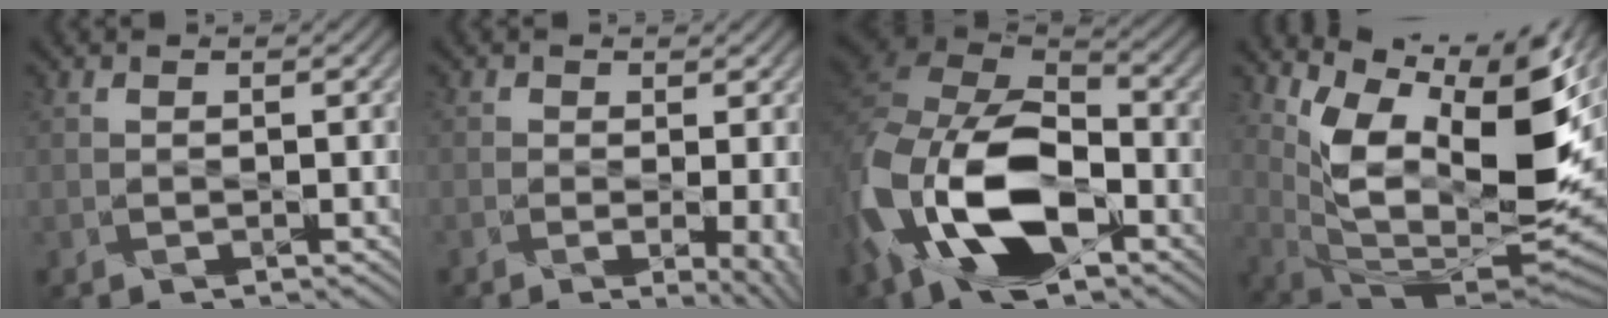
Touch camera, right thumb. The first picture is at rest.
{"total": 6.2, "force": [-1.4, 2.5, 5.5], "torque": [-0.060, -0.006, -0.008]}
{"total": 17.5, "force": [-6.6, 10.8, 12.1], "torque": [-0.289, -0.040, -0.121]}
{"total": 13.3, "force": [4.7, 5.7, 11.1], "torque": [-0.192, -0.016, 0.091]}